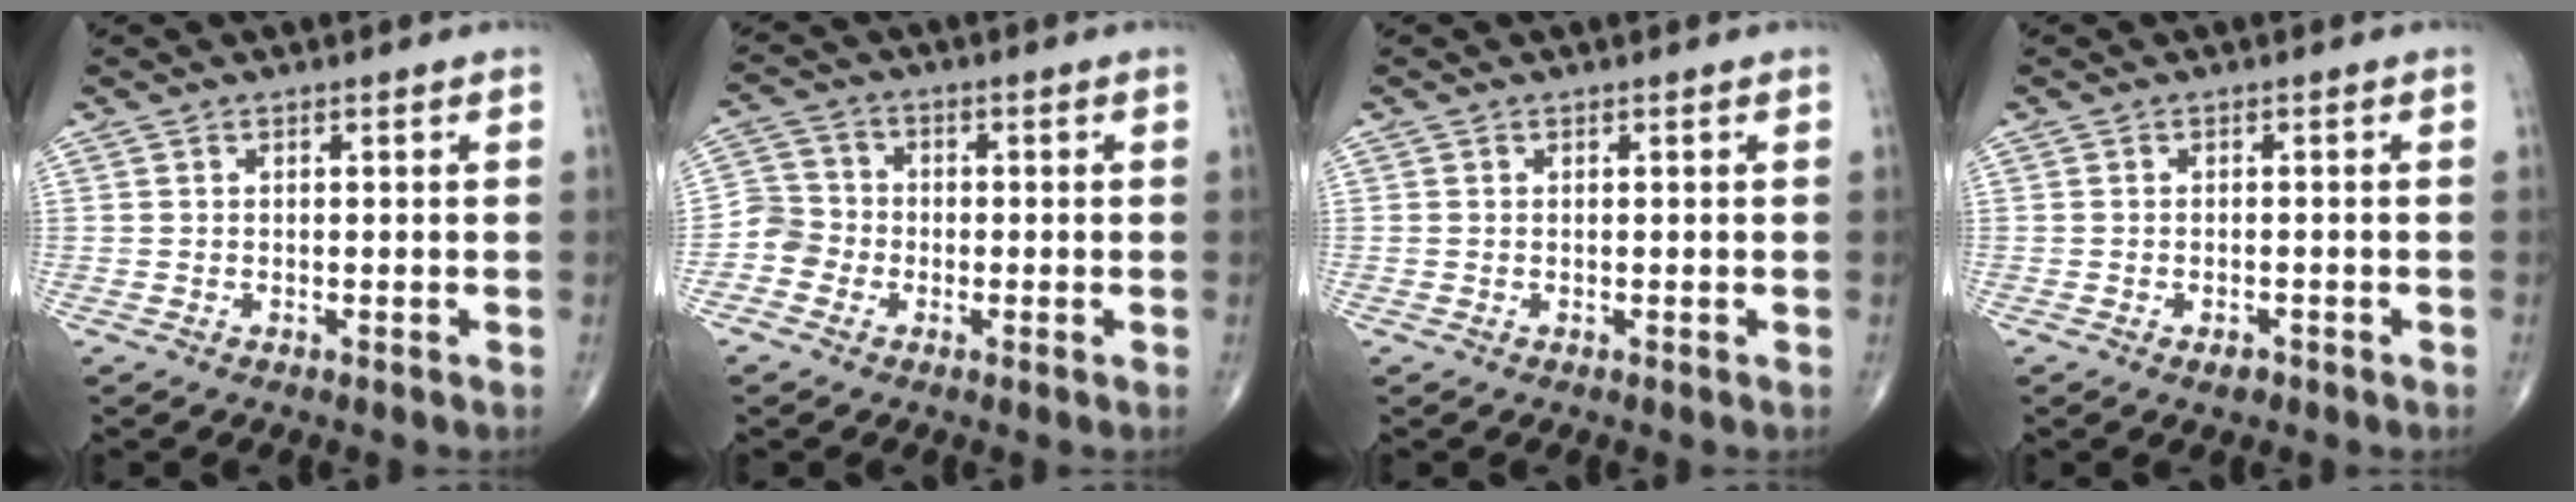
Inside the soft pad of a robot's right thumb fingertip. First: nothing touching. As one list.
[{"total": 5.1, "force": [-2.0, 4.6, 0.8], "torque": [0.005, 0.016, -0.052]}, {"total": 0.0}, {"total": 1.5, "force": [-1.0, 0.7, 0.9], "torque": [-0.013, 0.001, -0.015]}]